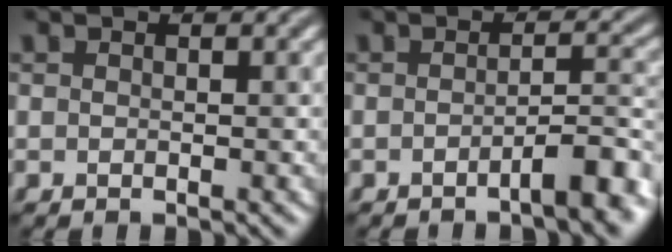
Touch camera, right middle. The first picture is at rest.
{"total": 4.1, "force": [-2.2, 0.9, 3.3], "torque": [-0.041, 0.012, -0.040]}